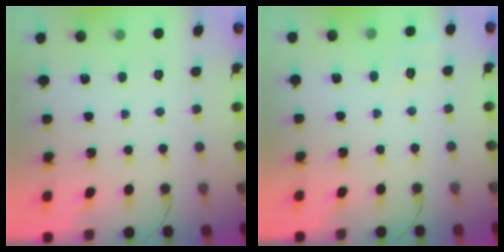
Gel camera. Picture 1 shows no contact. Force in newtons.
{"total": 7.2, "press": 6.9, "slide": 1.8}